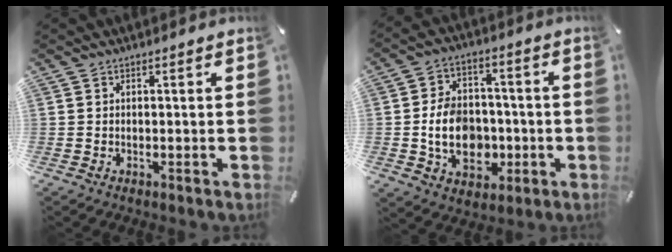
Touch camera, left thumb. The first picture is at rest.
{"total": 12.4, "force": [-2.0, 9.7, 7.6], "torque": [-0.143, 0.017, -0.031]}